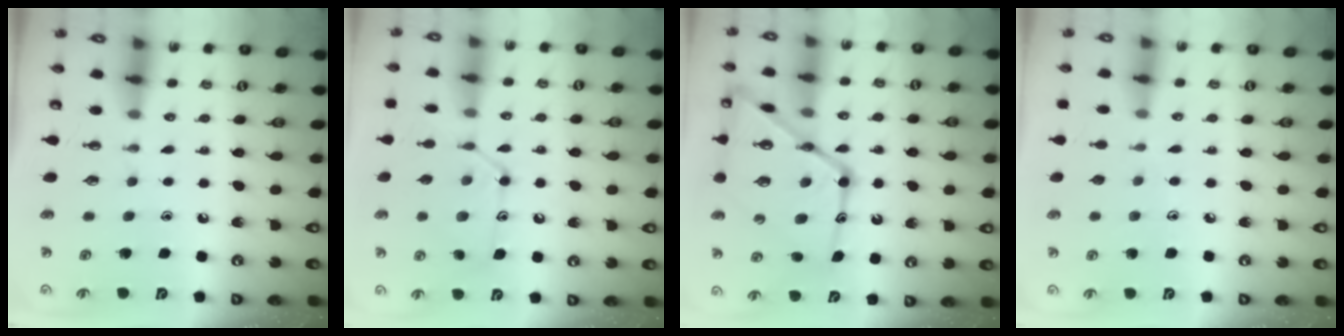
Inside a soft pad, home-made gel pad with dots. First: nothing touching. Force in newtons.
{"total": 13.8, "press": 13.8, "slide": 0.7}
{"total": 24.2, "press": 24.1, "slide": 2.0}
{"total": 3.6, "press": 3.6, "slide": 0.3}